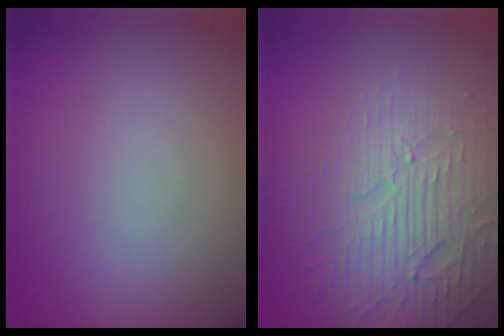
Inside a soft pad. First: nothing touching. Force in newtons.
{"total": 4.5, "press": 3.9, "slide": 2.3}